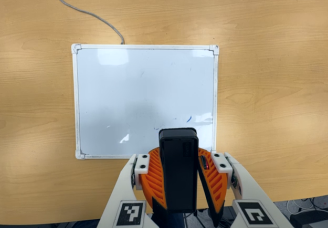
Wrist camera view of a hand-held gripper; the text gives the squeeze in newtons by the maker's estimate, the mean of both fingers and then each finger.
{"total": 10.5, "left": 10.4, "right": 10.7}